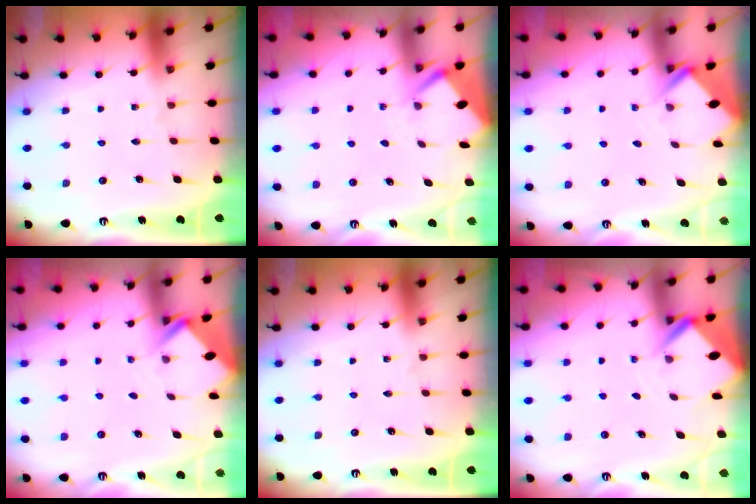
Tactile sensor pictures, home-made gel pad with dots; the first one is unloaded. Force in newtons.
{"total": 2.8, "press": 2.8, "slide": 0.3}
{"total": 2.7, "press": 2.7, "slide": 0.2}
{"total": 2.7, "press": 2.7, "slide": 0.2}
{"total": 0.0}
{"total": 3.6, "press": 3.6, "slide": 0.2}